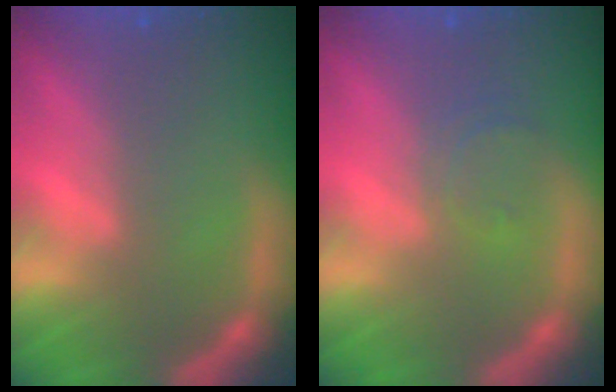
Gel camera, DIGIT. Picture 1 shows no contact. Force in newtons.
{"total": 2.4}